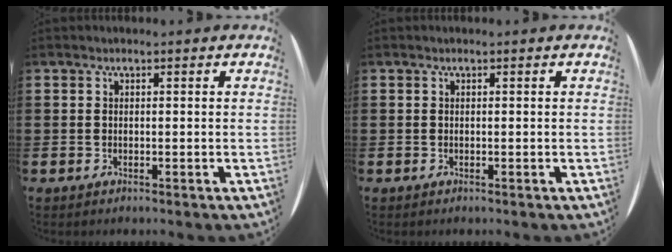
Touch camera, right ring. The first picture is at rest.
{"total": 0.0}